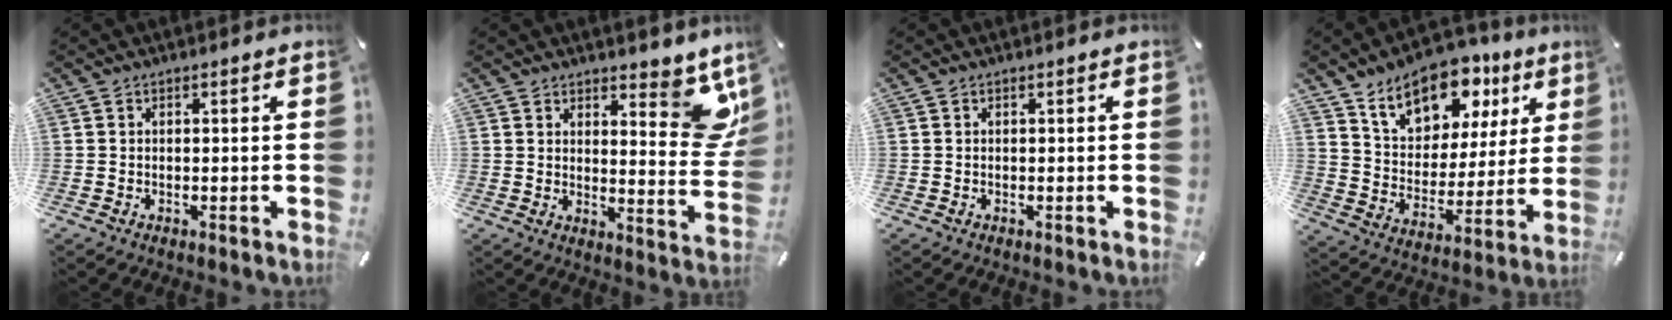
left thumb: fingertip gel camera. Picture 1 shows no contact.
{"total": 10.7, "force": [7.1, 4.7, 6.4], "torque": [-0.051, -0.059, 0.121]}
{"total": 0.0}
{"total": 15.6, "force": [10.8, 9.3, 6.5], "torque": [-0.108, -0.068, 0.188]}